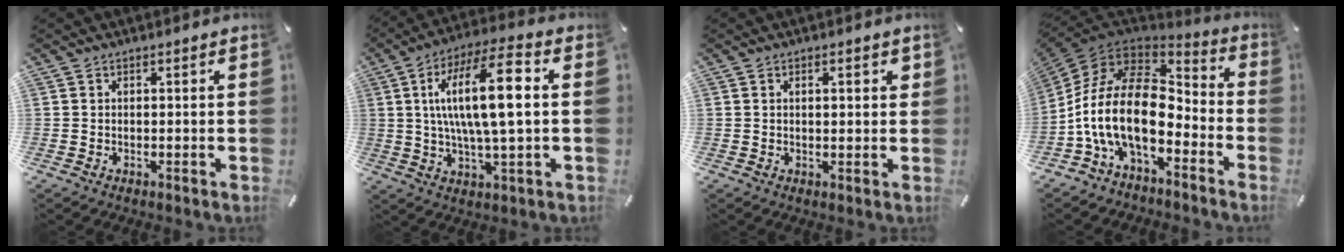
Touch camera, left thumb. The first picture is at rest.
{"total": 16.6, "force": [2.7, 4.5, 15.7], "torque": [-0.304, 0.003, 0.036]}
{"total": 2.1, "force": [0.7, 0.9, 1.7], "torque": [-0.020, 0.000, 0.008]}
{"total": 21.6, "force": [-5.8, 12.5, 16.6], "torque": [-0.365, 0.019, -0.101]}